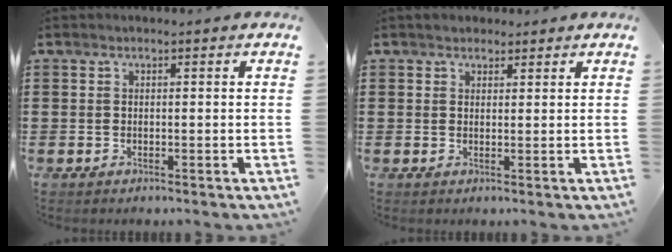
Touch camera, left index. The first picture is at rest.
{"total": 1.7, "force": [1.5, 0.9, 0.0], "torque": [-0.005, 0.007, 0.029]}